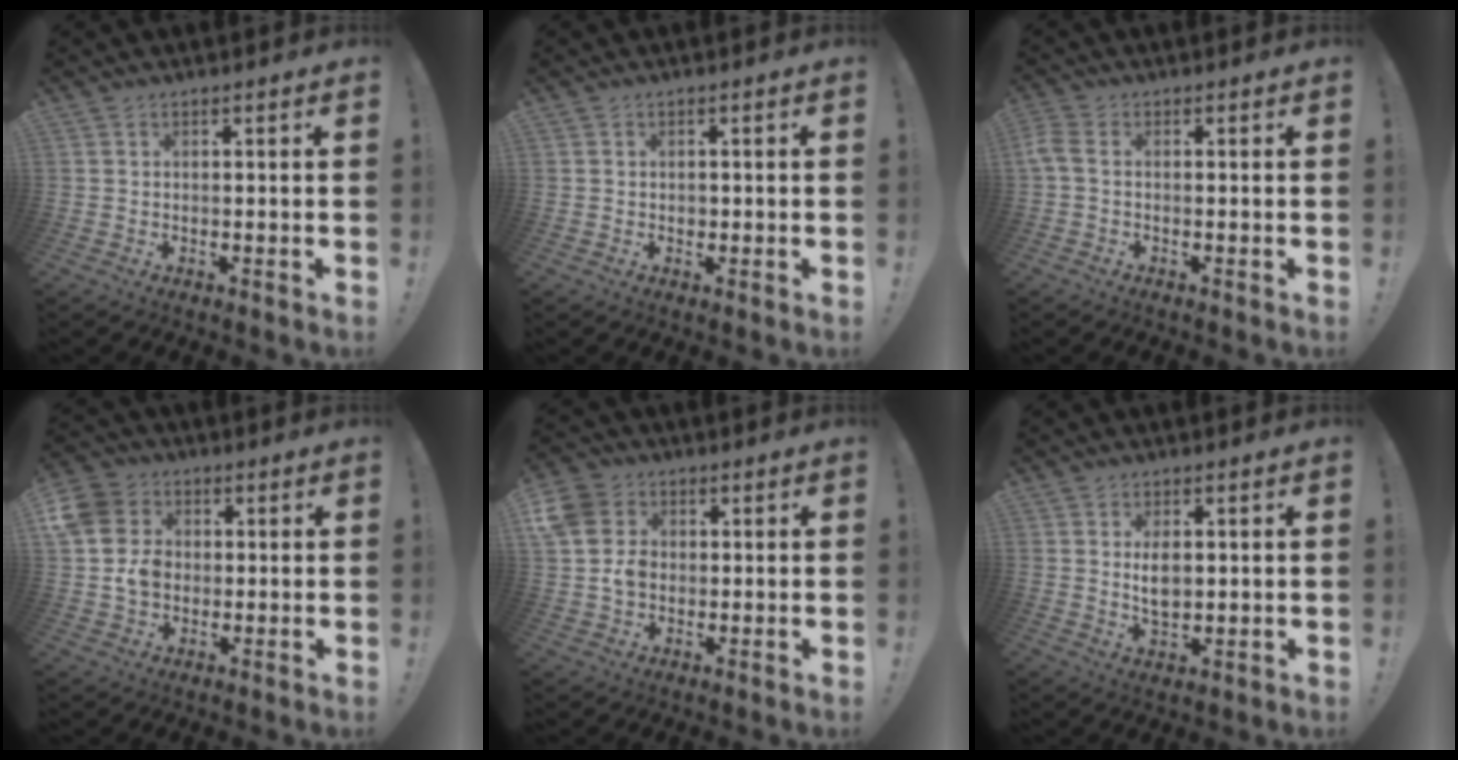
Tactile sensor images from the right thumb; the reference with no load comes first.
{"total": 0.9, "force": [-0.3, 0.9, 0.3], "torque": [-0.004, 0.002, -0.005]}
{"total": 2.6, "force": [-0.3, 1.2, 2.3], "torque": [-0.047, -0.002, -0.004]}
{"total": 10.4, "force": [0.2, 9.2, 4.8], "torque": [-0.083, 0.001, 0.006]}
{"total": 9.5, "force": [0.5, 8.3, 4.6], "torque": [-0.087, 0.000, 0.012]}
{"total": 5.4, "force": [1.0, 3.1, 4.3], "torque": [-0.076, -0.006, 0.011]}